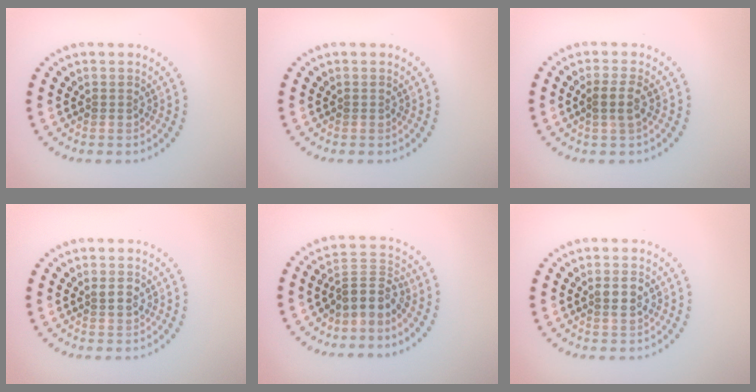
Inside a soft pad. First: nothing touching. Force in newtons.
{"total": 0.0}
{"total": 1.8, "press": 1.4, "slide": 1.1}
{"total": 1.0, "press": 1.0, "slide": 0.1}
{"total": 3.0, "press": 2.1, "slide": 2.1}
{"total": 1.6, "press": 1.6, "slide": 0.3}